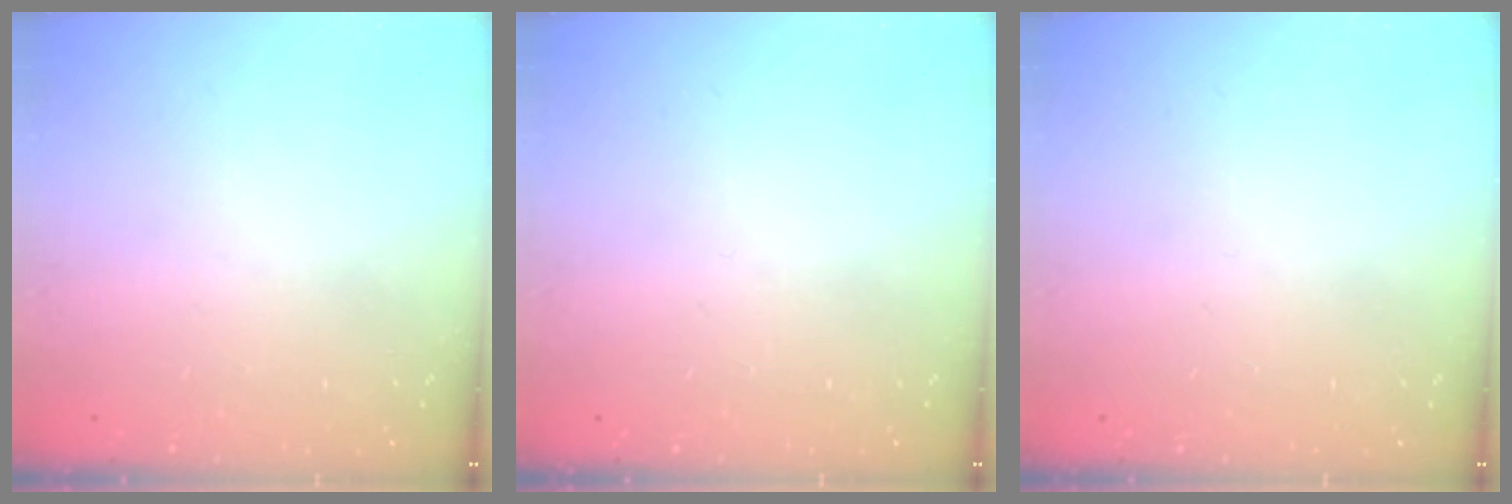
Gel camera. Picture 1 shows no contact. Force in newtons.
{"total": 0.0}
{"total": 0.0}